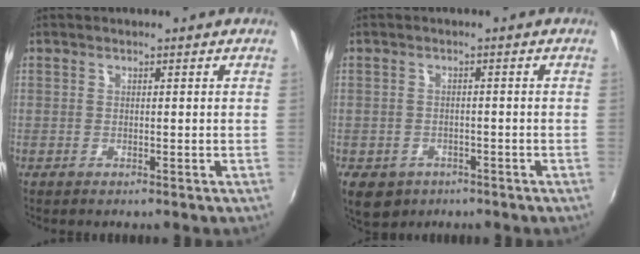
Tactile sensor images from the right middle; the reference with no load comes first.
{"total": 6.6, "force": [-3.4, 4.8, 2.9], "torque": [-0.071, -0.019, -0.048]}